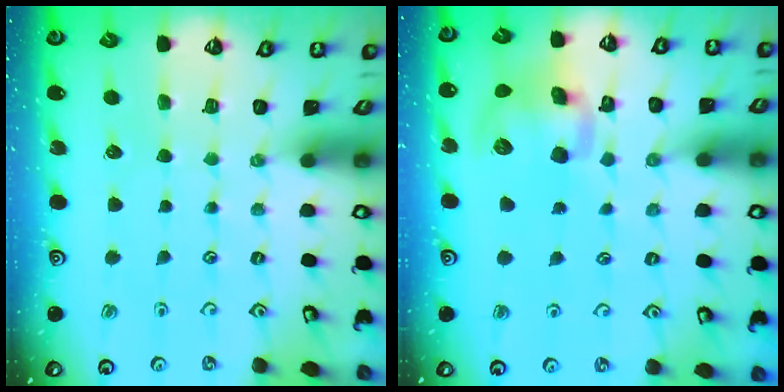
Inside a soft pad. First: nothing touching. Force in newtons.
{"total": 11.5, "press": 11.4, "slide": 2.0}